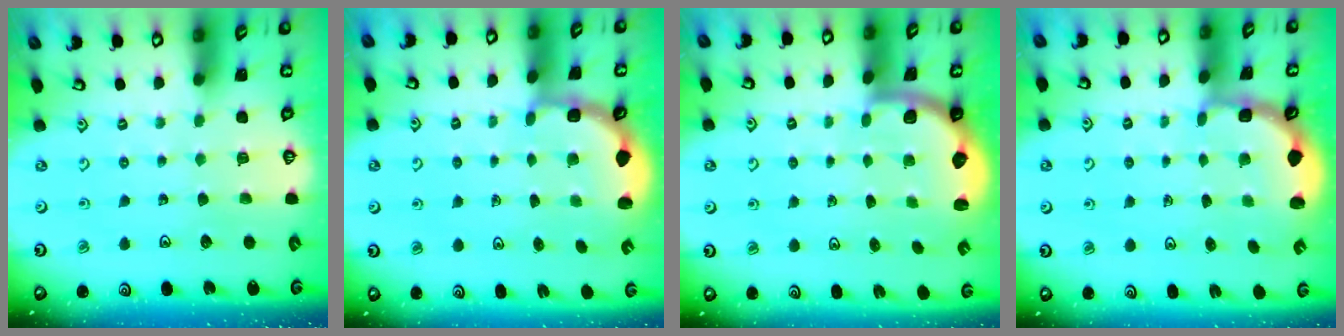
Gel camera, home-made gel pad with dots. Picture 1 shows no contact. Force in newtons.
{"total": 2.9, "press": 2.5, "slide": 1.4}
{"total": 2.1, "press": 2.0, "slide": 0.8}
{"total": 2.4, "press": 1.7, "slide": 1.6}